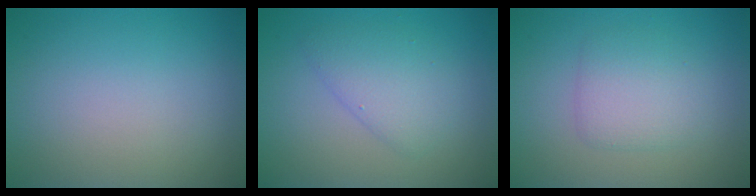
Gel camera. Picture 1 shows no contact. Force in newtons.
{"total": 3.0, "press": 3.0, "slide": 0.3}
{"total": 2.8, "press": 2.8, "slide": 0.1}